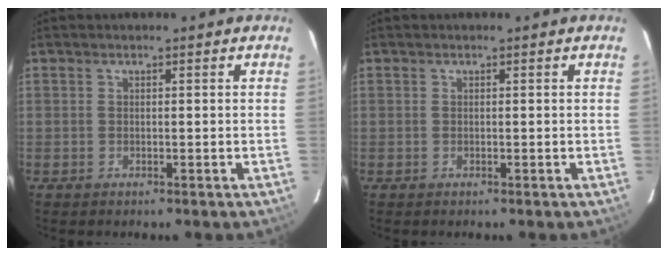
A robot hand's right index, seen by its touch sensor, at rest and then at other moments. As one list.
[{"total": 0.0}]